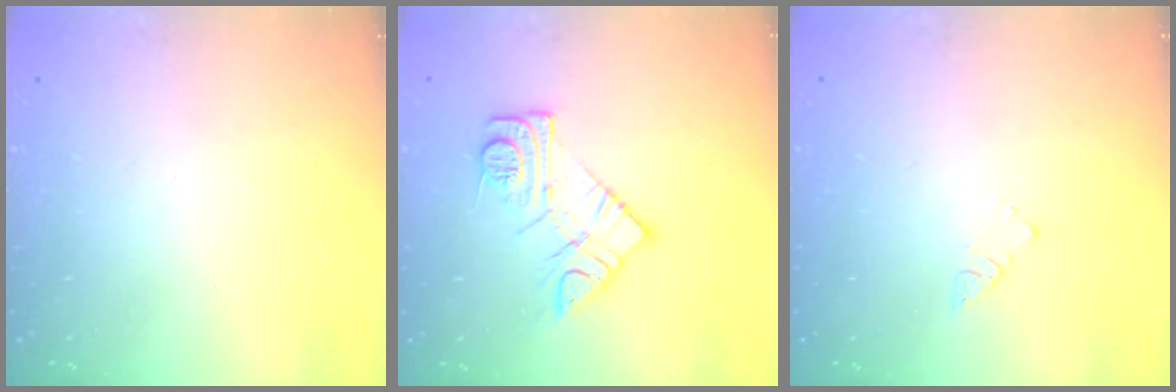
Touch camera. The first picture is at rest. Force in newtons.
{"total": 11.6, "press": 11.6, "slide": 0.6}
{"total": 2.3, "press": 2.3, "slide": 0.4}